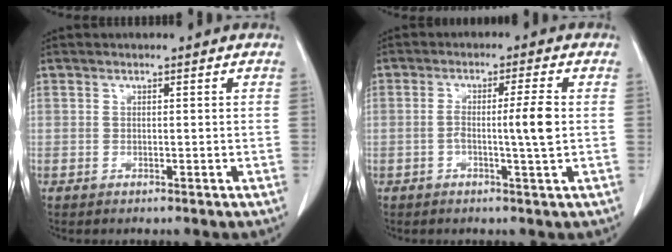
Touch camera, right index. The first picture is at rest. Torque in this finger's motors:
{"motor_torque": [0.21, 0.00, 0.15, 0.04]}